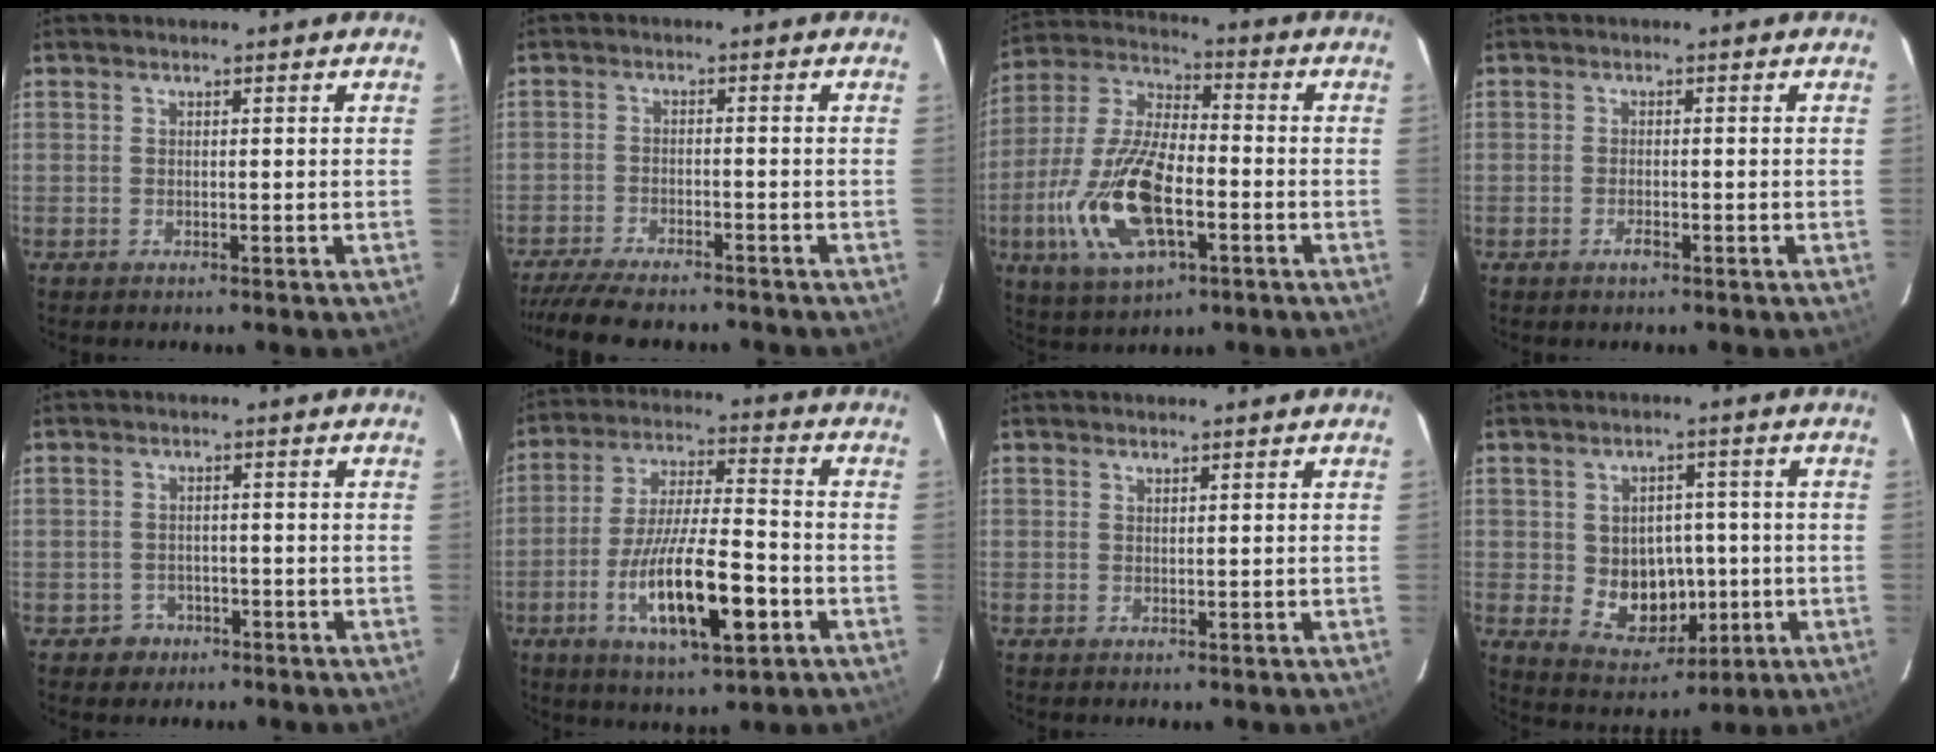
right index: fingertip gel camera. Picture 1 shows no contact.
{"total": 12.4, "force": [-10.8, 2.7, 5.6], "torque": [-0.127, -0.028, -0.174]}
{"total": 18.7, "force": [-5.8, 8.1, 15.8], "torque": [-0.345, -0.012, -0.108]}
{"total": 1.5, "force": [-1.0, 0.6, 1.0], "torque": [-0.022, 0.001, -0.018]}
{"total": 3.5, "force": [-1.7, 3.0, 0.1], "torque": [-0.011, 0.011, -0.023]}
{"total": 16.6, "force": [-6.2, 4.3, 14.8], "torque": [-0.286, -0.015, -0.102]}
{"total": 0.5, "force": [0.5, 0.1, 0.2], "torque": [-0.002, 0.001, 0.009]}
{"total": 9.5, "force": [-1.0, 7.9, 5.2], "torque": [-0.104, 0.003, 0.007]}